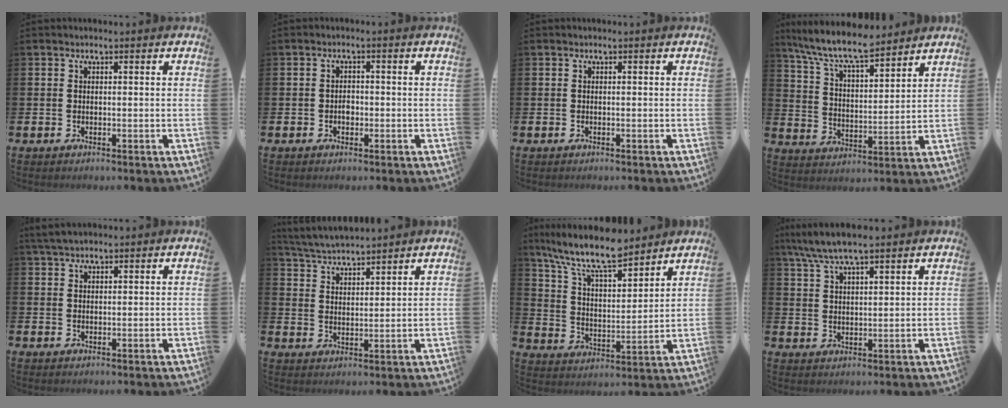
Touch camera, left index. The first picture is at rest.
{"total": 1.5, "force": [-0.4, 1.2, 0.9], "torque": [-0.005, 0.000, -0.012]}
{"total": 0.0}
{"total": 9.0, "force": [8.2, 1.4, 3.5], "torque": [-0.099, -0.046, 0.145]}
{"total": 3.7, "force": [2.9, 0.8, 2.2], "torque": [-0.050, 0.000, 0.053]}
{"total": 4.4, "force": [4.4, 0.3, 0.4], "torque": [-0.030, -0.025, 0.079]}
{"total": 10.9, "force": [9.4, 2.4, 4.8], "torque": [-0.121, -0.050, 0.167]}
{"total": 6.6, "force": [5.8, 1.1, 3.0], "torque": [-0.069, -0.016, 0.103]}